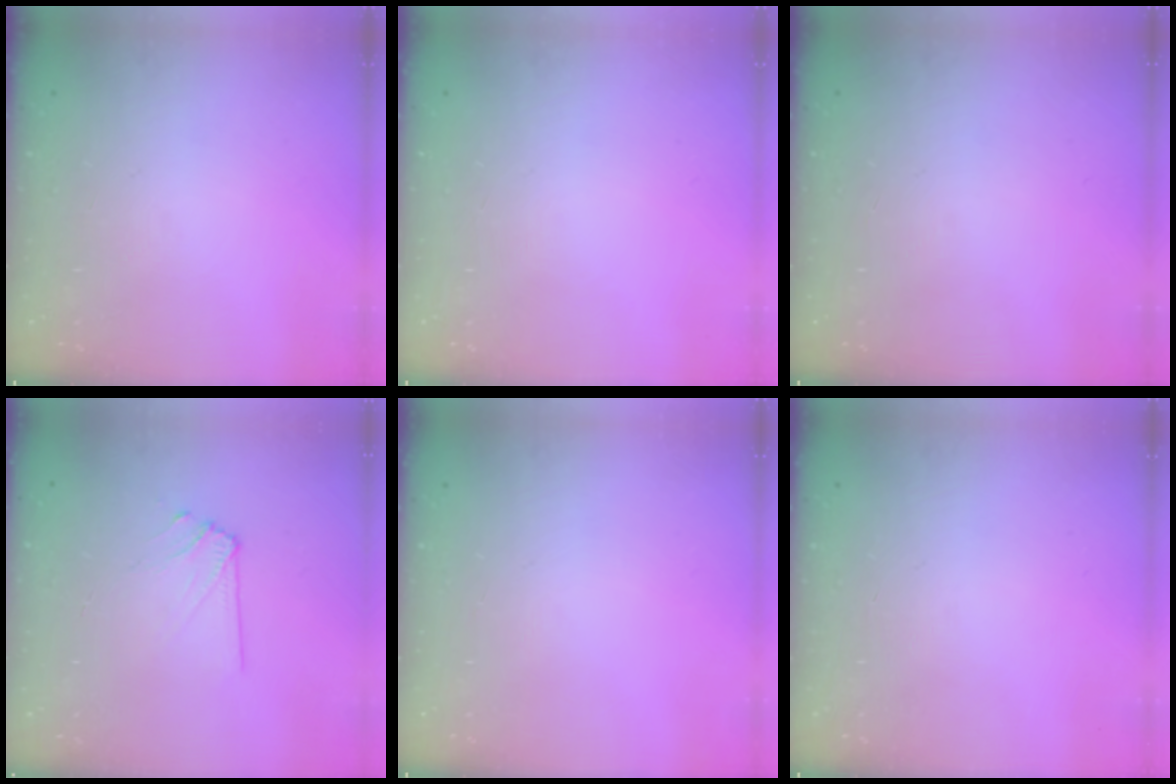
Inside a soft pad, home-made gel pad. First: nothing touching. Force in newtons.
{"total": 0.0}
{"total": 0.0}
{"total": 5.9, "press": 5.8, "slide": 0.9}
{"total": 0.0}
{"total": 0.0}